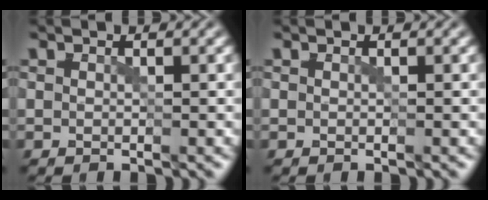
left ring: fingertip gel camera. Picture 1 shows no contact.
{"total": 0.0}